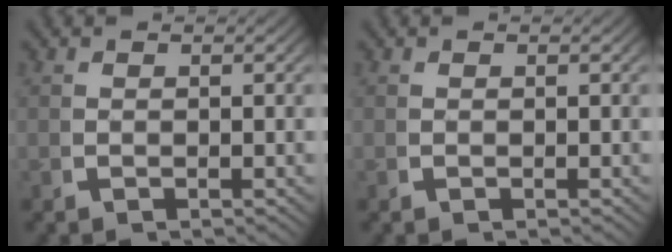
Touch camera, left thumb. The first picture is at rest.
{"total": 0.0}